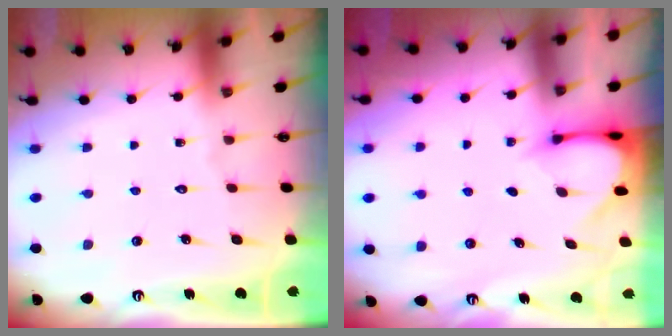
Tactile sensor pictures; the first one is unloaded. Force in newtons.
{"total": 3.2, "press": 3.2, "slide": 0.3}